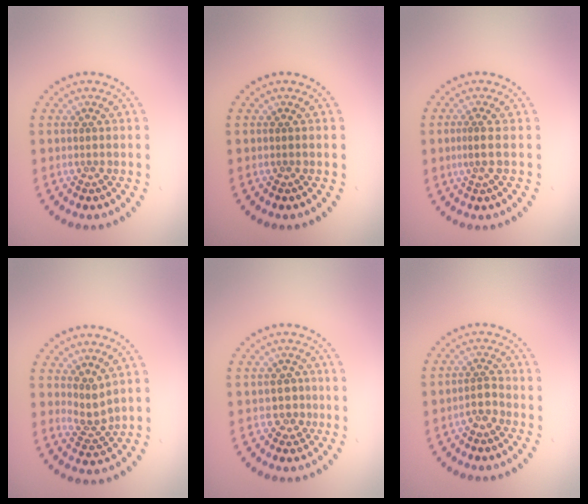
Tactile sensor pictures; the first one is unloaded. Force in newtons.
{"total": 0.0}
{"total": 1.6, "press": 1.3, "slide": 0.9}
{"total": 2.0, "press": 1.5, "slide": 1.4}
{"total": 1.8, "press": 1.4, "slide": 1.2}
{"total": 1.5, "press": 1.2, "slide": 1.0}